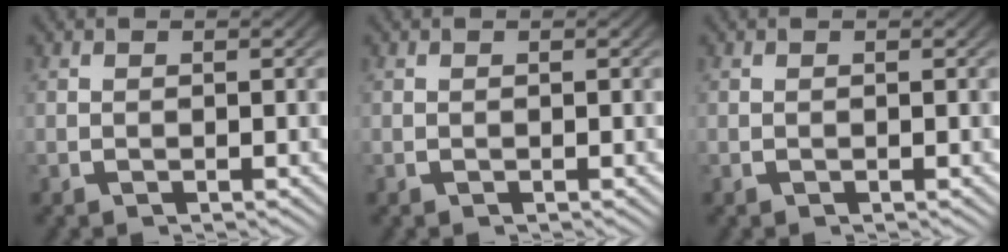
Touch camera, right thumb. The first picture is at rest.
{"total": 0.0}
{"total": 0.0}